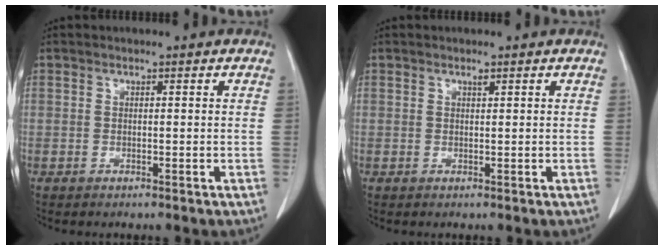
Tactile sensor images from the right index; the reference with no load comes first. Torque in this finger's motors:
{"motor_torque": [0.01, 0.00, 0.00, 0.01]}